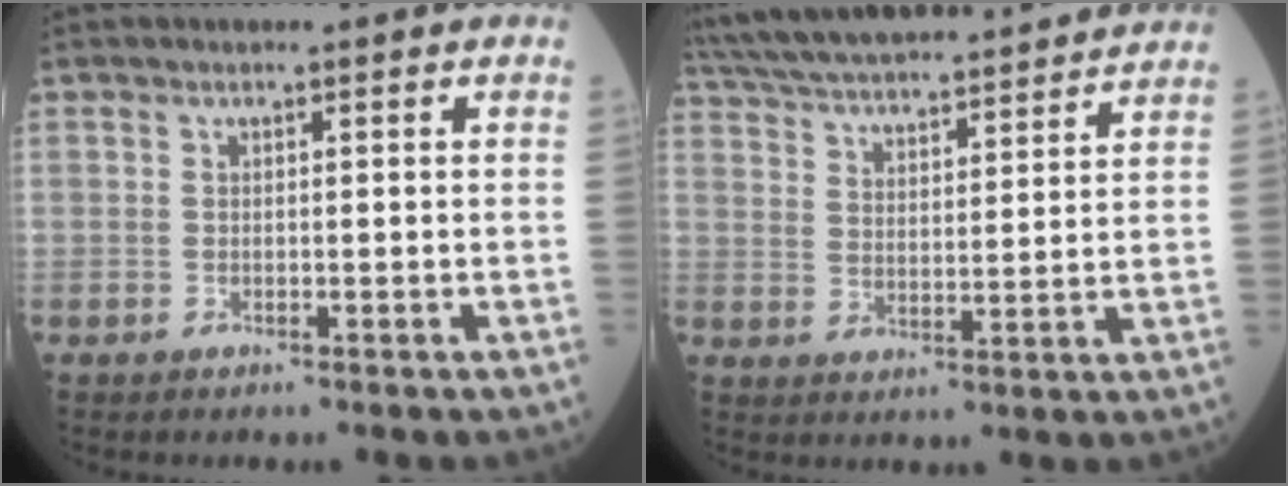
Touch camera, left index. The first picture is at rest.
{"total": 24.3, "force": [22.2, 2.9, 9.4], "torque": [-0.174, 0.028, 0.327]}